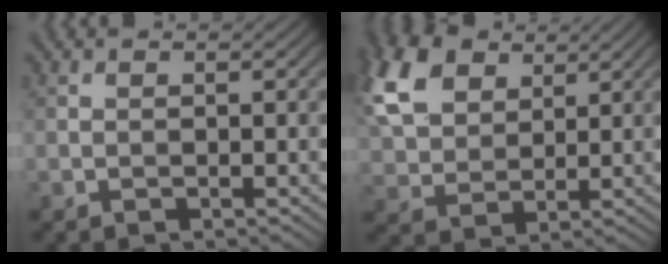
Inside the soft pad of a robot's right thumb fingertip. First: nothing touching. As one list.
[{"total": 11.5, "force": [5.4, 7.4, 7.0], "torque": [-0.200, 0.026, 0.110]}]